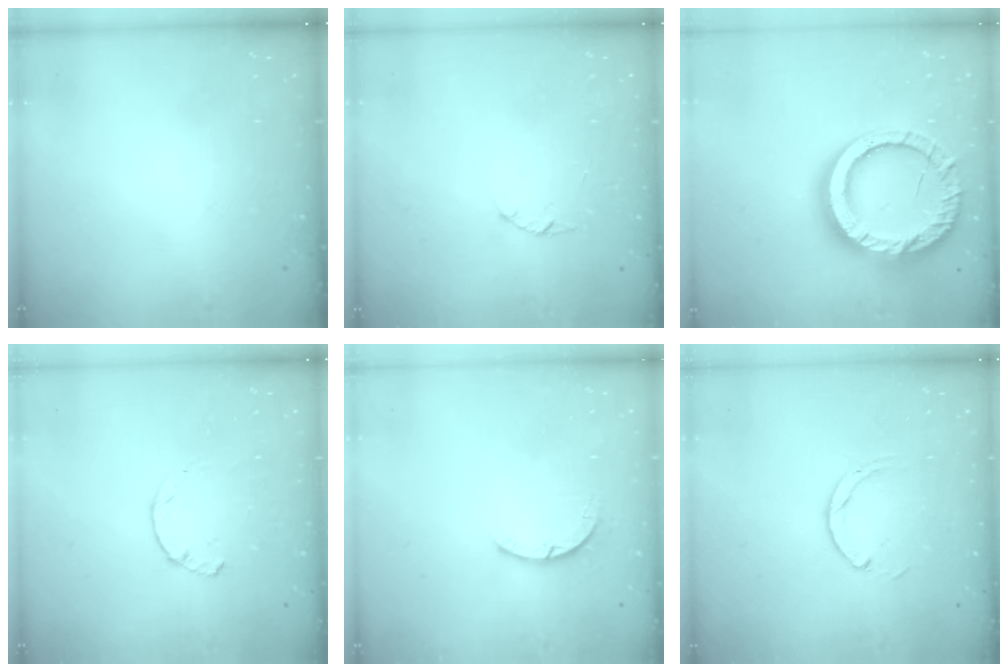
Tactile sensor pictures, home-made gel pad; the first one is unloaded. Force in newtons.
{"total": 1.4, "press": 1.4, "slide": 0.3}
{"total": 21.0, "press": 20.9, "slide": 2.1}
{"total": 1.9, "press": 1.9, "slide": 0.3}
{"total": 2.9, "press": 2.9, "slide": 0.4}
{"total": 3.0, "press": 2.9, "slide": 0.4}